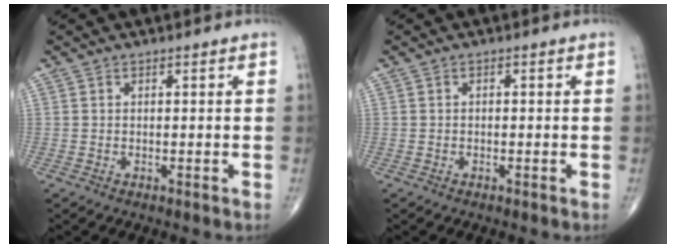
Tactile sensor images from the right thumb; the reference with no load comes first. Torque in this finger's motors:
{"motor_torque": [-0.25, 0.02, 0.06, 0.13, -0.01]}